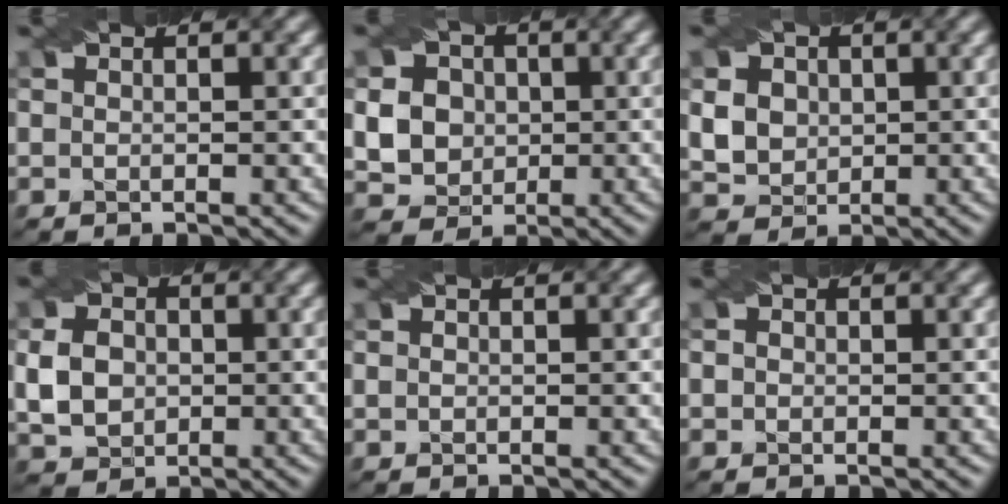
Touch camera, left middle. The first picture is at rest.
{"total": 6.4, "force": [0.3, 5.8, 2.9], "torque": [-0.062, 0.019, -0.006]}
{"total": 5.3, "force": [1.0, 4.6, 2.5], "torque": [-0.071, 0.015, 0.018]}
{"total": 4.3, "force": [-0.3, 3.5, 2.4], "torque": [-0.058, 0.003, -0.007]}
{"total": 0.0}
{"total": 0.6, "force": [-0.1, 0.5, 0.1], "torque": [-0.001, 0.001, -0.003]}